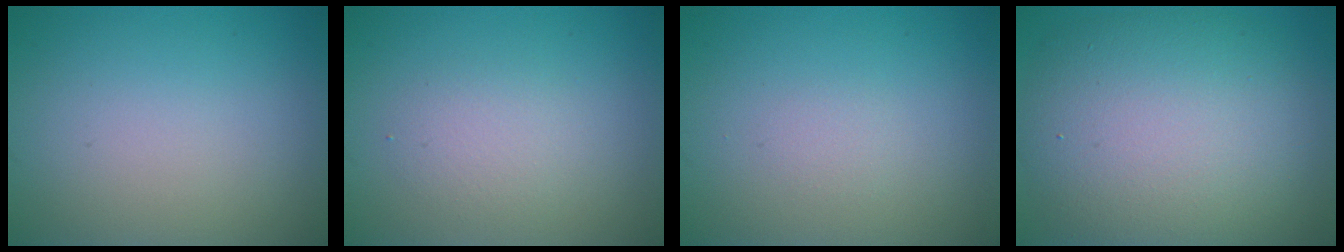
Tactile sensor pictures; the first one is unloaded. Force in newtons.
{"total": 2.0, "press": 2.0, "slide": 0.1}
{"total": 0.6, "press": 0.6, "slide": 0.1}
{"total": 11.3, "press": 11.3, "slide": 0.5}